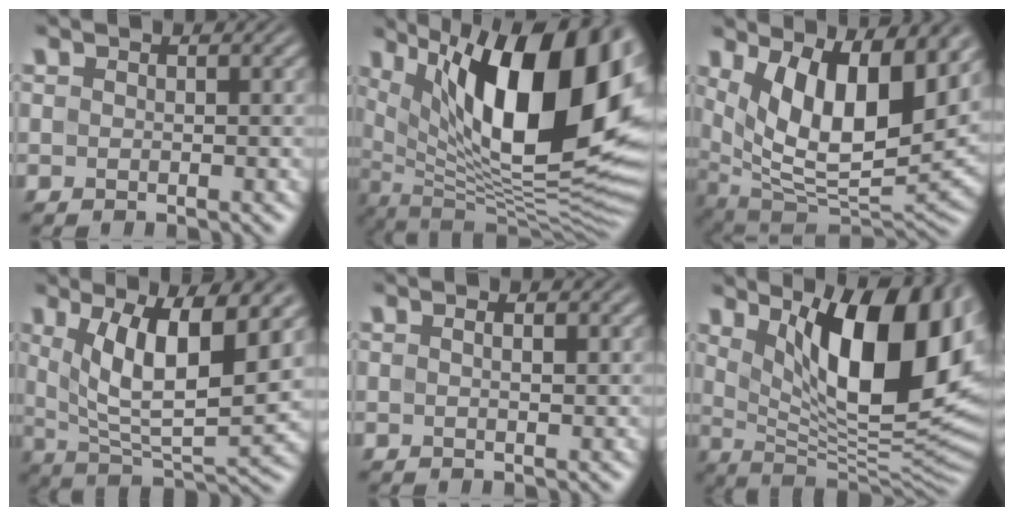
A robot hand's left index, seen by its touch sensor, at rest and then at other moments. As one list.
[{"total": 18.2, "force": [6.0, 7.7, 15.4], "torque": [-0.207, 0.003, 0.099]}, {"total": 12.9, "force": [4.6, 5.5, 10.6], "torque": [-0.165, -0.017, 0.079]}, {"total": 9.3, "force": [3.0, 3.2, 8.2], "torque": [-0.148, -0.015, 0.056]}, {"total": 1.1, "force": [0.4, 0.2, 1.0], "torque": [-0.015, -0.004, 0.006]}, {"total": 15.0, "force": [5.4, 5.6, 12.8], "torque": [-0.177, -0.009, 0.089]}]